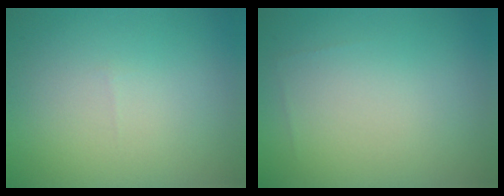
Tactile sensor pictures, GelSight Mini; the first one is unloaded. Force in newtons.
{"total": 0.0}